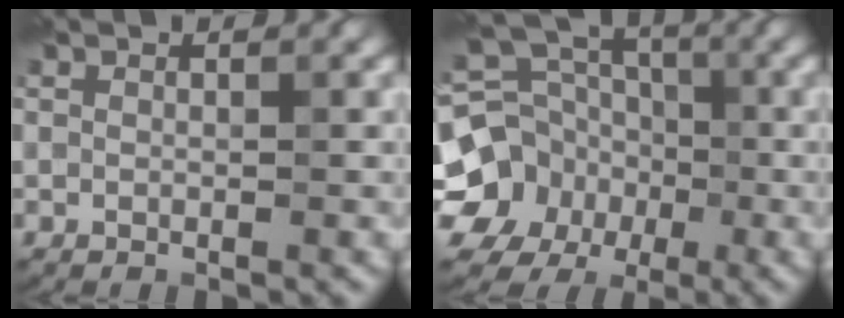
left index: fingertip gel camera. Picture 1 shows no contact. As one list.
[{"total": 10.8, "force": [-4.4, 9.4, 3.1], "torque": [-0.076, -0.009, -0.091]}]